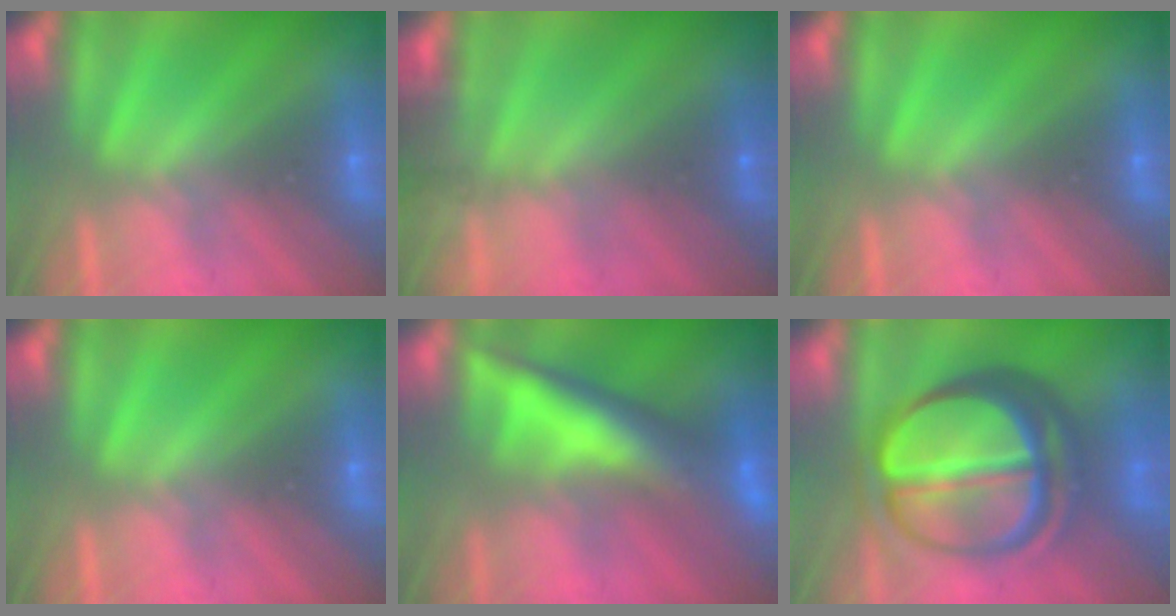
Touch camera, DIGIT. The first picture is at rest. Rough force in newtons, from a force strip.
{"total": 10.8}
{"total": 0.0}
{"total": 0.0}
{"total": 9.8}
{"total": 7.1}